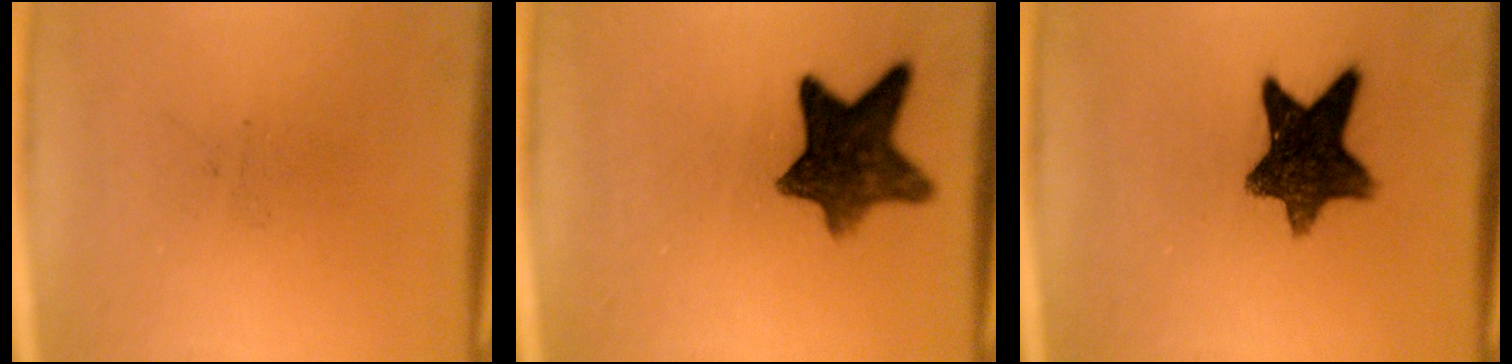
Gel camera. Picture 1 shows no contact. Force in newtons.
{"total": 10.2}
{"total": 11.2}